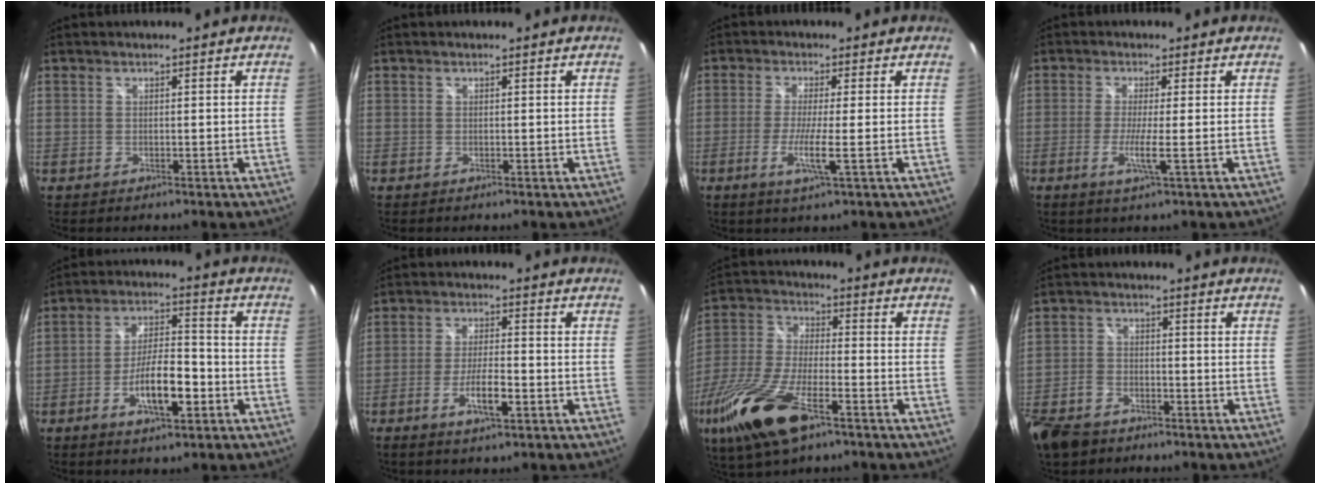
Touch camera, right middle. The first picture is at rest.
{"total": 0.0}
{"total": 5.1, "force": [-1.6, -0.6, 4.9], "torque": [-0.103, -0.013, -0.036]}
{"total": 4.0, "force": [-1.2, -0.7, 3.8], "torque": [-0.082, -0.012, -0.028]}
{"total": 10.0, "force": [-4.3, 3.2, 8.5], "torque": [-0.161, 0.005, -0.068]}
{"total": 6.4, "force": [-3.1, 1.4, 5.4], "torque": [-0.115, -0.004, -0.055]}
{"total": 19.0, "force": [-10.6, 6.9, 14.2], "torque": [-0.312, -0.048, -0.205]}
{"total": 9.5, "force": [-6.2, 6.0, 3.8], "torque": [-0.115, 0.004, -0.114]}